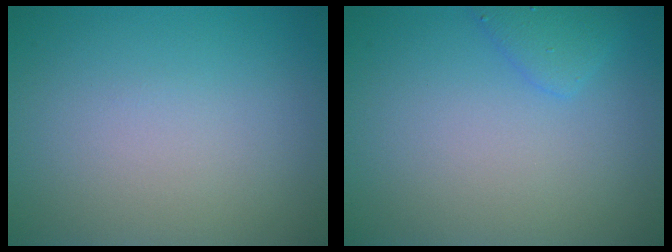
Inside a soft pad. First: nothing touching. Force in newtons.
{"total": 1.7, "press": 1.7, "slide": 0.1}